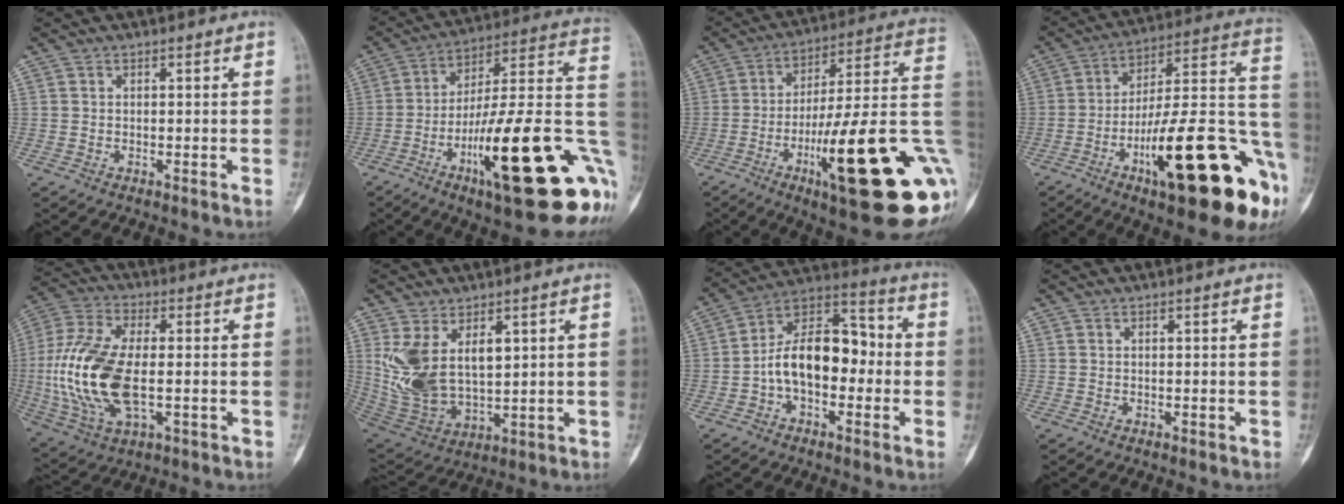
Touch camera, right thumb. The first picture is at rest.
{"total": 32.0, "force": [-9.6, 7.9, 29.4], "torque": [-0.347, 0.032, -0.142]}
{"total": 30.5, "force": [-8.6, 6.6, 28.5], "torque": [-0.341, 0.017, -0.125]}
{"total": 29.6, "force": [-11.4, 7.6, 26.2], "torque": [-0.315, 0.046, -0.167]}
{"total": 19.5, "force": [-1.8, 10.0, 16.7], "torque": [-0.368, 0.001, -0.028]}
{"total": 14.0, "force": [3.7, 8.6, 10.4], "torque": [-0.183, -0.019, 0.096]}
{"total": 15.3, "force": [-2.1, 9.2, 12.0], "torque": [-0.175, 0.051, -0.049]}
{"total": 0.0}